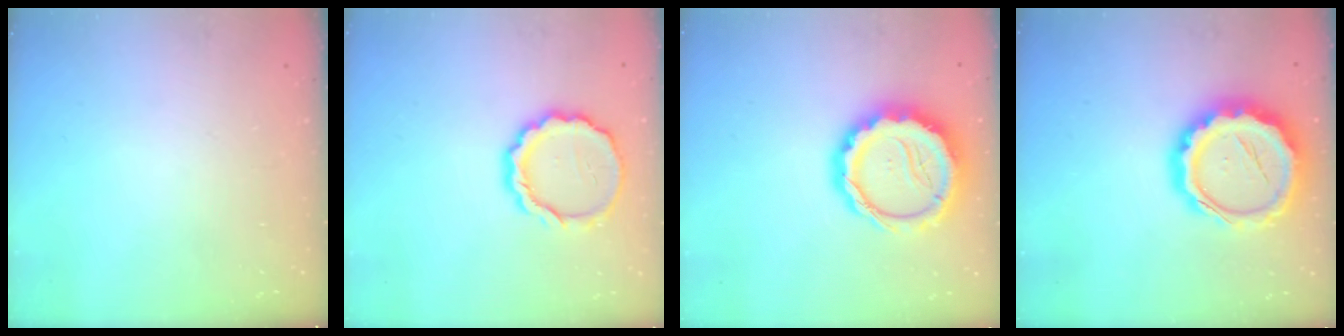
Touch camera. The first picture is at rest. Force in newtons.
{"total": 11.8, "press": 11.5, "slide": 2.4}
{"total": 16.4, "press": 16.0, "slide": 3.6}
{"total": 19.4, "press": 19.0, "slide": 4.2}